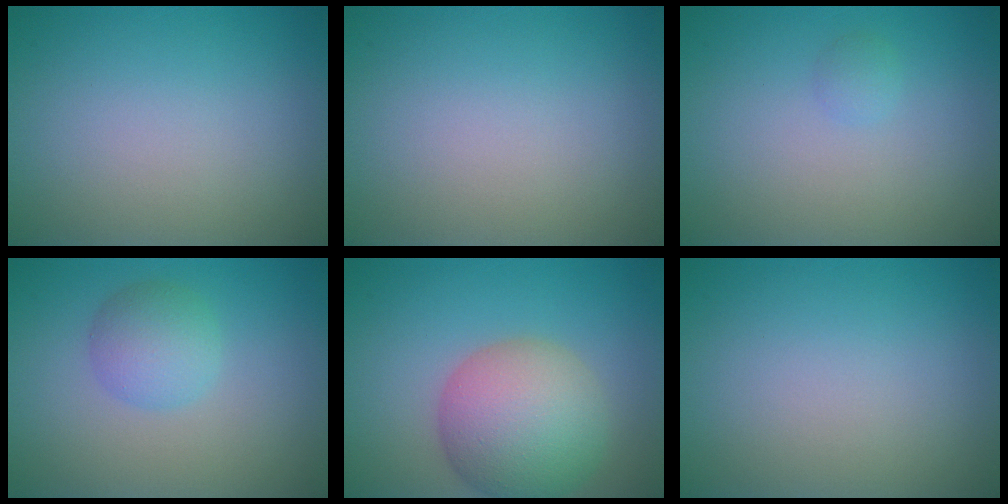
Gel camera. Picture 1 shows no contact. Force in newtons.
{"total": 0.0}
{"total": 0.8, "press": 0.8, "slide": 0.0}
{"total": 3.0, "press": 3.0, "slide": 0.1}
{"total": 8.1, "press": 8.1, "slide": 0.3}
{"total": 0.0}